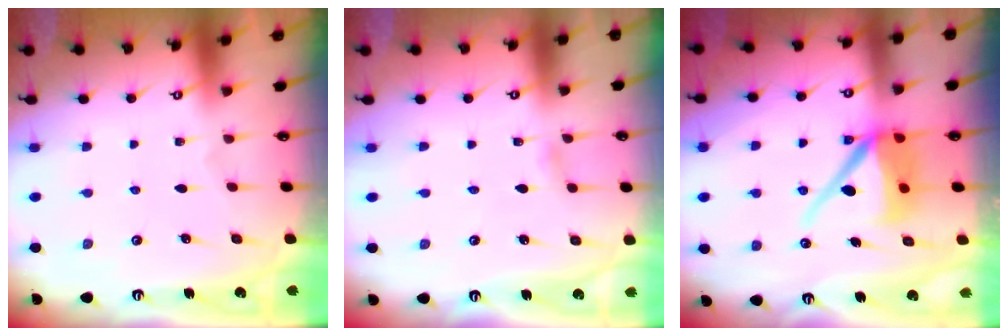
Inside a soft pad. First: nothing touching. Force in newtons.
{"total": 1.7, "press": 1.7, "slide": 0.2}
{"total": 9.8, "press": 9.7, "slide": 1.0}